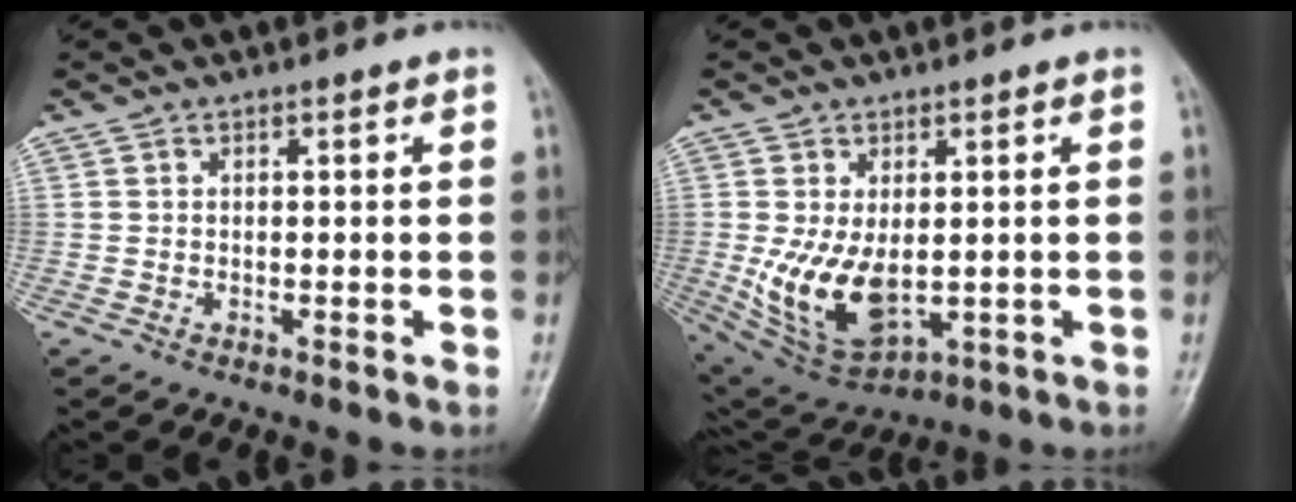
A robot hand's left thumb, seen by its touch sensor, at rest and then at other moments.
{"total": 11.2, "force": [-0.5, 6.5, 9.1], "torque": [-0.160, -0.020, 0.015]}